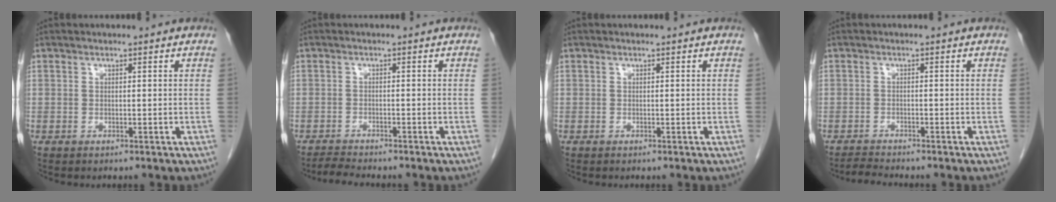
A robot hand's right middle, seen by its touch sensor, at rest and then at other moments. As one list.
[{"total": 2.6, "force": [-2.5, -0.3, 0.6], "torque": [-0.019, -0.015, -0.043]}, {"total": 0.0}, {"total": 2.0, "force": [-1.9, -0.6, 0.1], "torque": [-0.013, -0.015, -0.036]}]